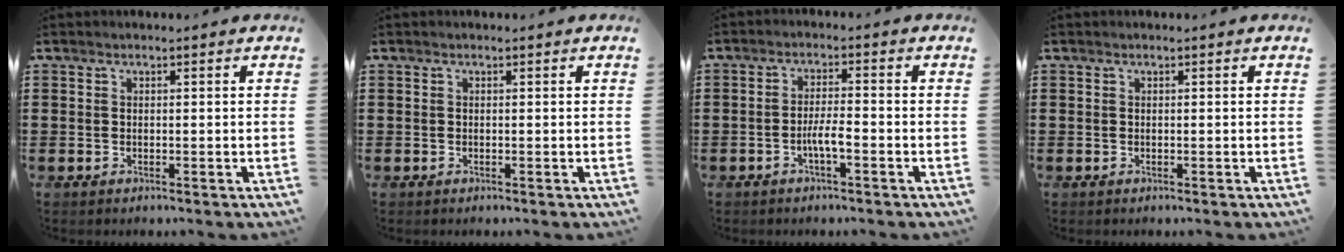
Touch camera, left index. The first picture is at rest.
{"total": 0.0}
{"total": 3.5, "force": [-1.5, 0.6, 3.2], "torque": [-0.063, 0.002, -0.029]}
{"total": 0.0}